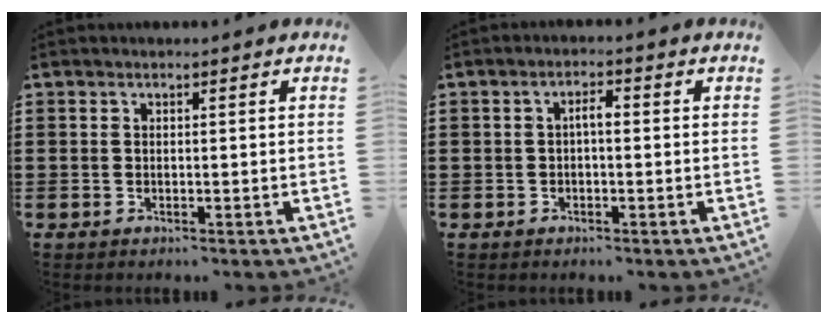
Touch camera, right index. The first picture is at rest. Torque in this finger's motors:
{"motor_torque": [0.53, -0.28, 0.06, 0.07]}